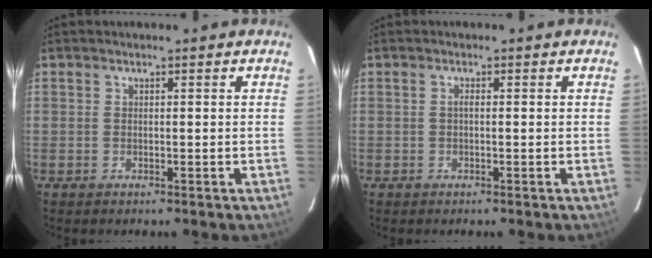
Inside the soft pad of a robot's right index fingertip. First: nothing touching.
{"total": 0.7, "force": [-0.1, 0.2, 0.6], "torque": [-0.010, 0.005, -0.004]}